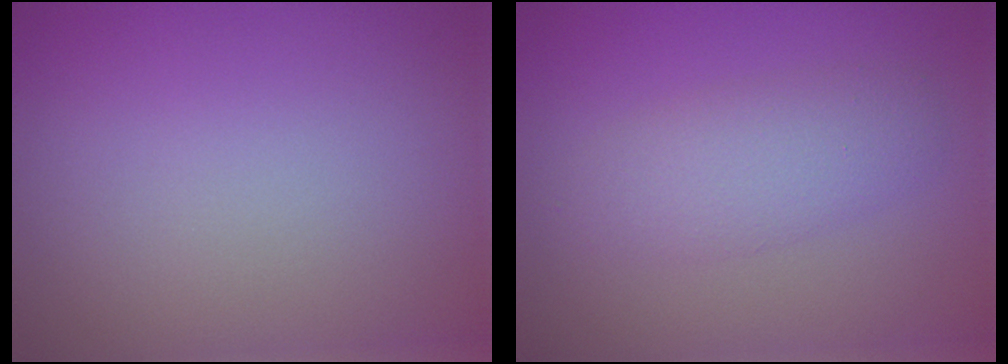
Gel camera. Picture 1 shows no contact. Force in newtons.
{"total": 3.0, "press": 3.0, "slide": 0.1}